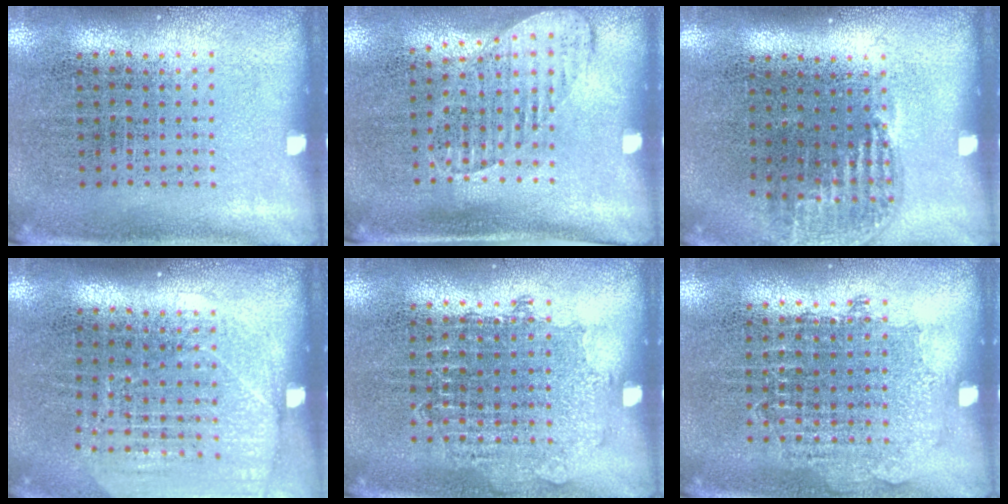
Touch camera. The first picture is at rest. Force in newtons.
{"total": 1.4, "press": 1.1, "slide": 0.8}
{"total": 1.1, "press": 1.0, "slide": 0.4}
{"total": 1.8, "press": 1.6, "slide": 0.8}
{"total": 0.7, "press": 0.7, "slide": 0.2}
{"total": 0.8, "press": 0.7, "slide": 0.2}